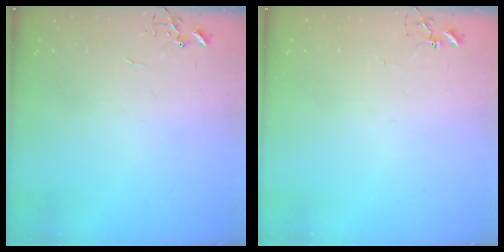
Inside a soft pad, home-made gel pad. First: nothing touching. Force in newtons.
{"total": 3.9, "press": 3.9, "slide": 0.3}